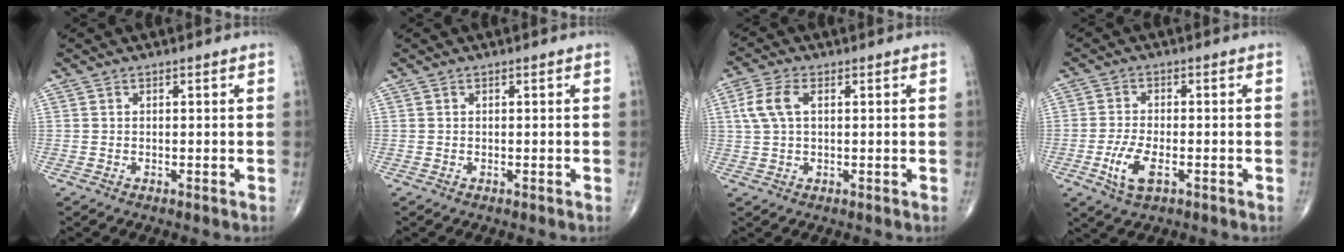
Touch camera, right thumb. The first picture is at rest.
{"total": 0.0}
{"total": 5.6, "force": [1.4, 3.0, 4.5], "torque": [-0.112, 0.013, 0.026]}
{"total": 6.1, "force": [-2.2, 2.7, 5.0], "torque": [-0.106, 0.004, -0.038]}